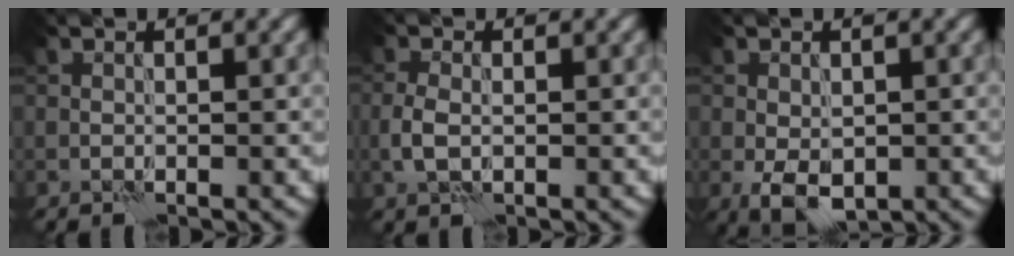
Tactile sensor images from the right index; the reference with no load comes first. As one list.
[{"total": 2.0, "force": [-0.2, 1.3, 1.5], "torque": [-0.037, -0.001, -0.007]}, {"total": 4.2, "force": [-1.3, 2.7, 3.0], "torque": [-0.053, -0.011, -0.021]}]